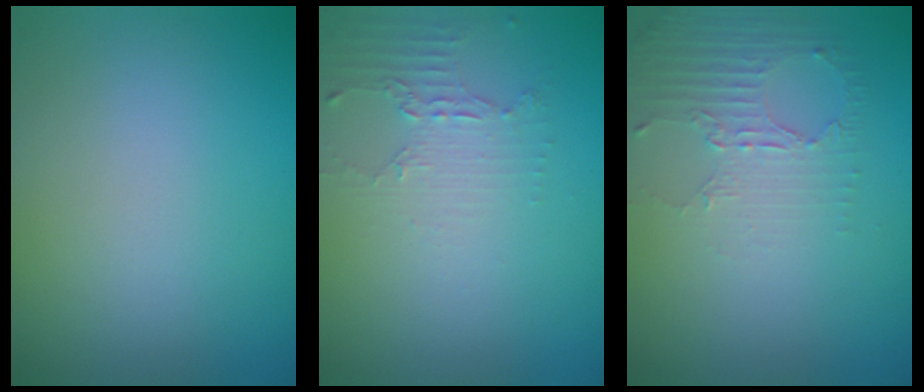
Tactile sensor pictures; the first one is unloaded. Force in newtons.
{"total": 2.2, "press": 1.6, "slide": 1.5}
{"total": 2.5, "press": 1.8, "slide": 1.7}